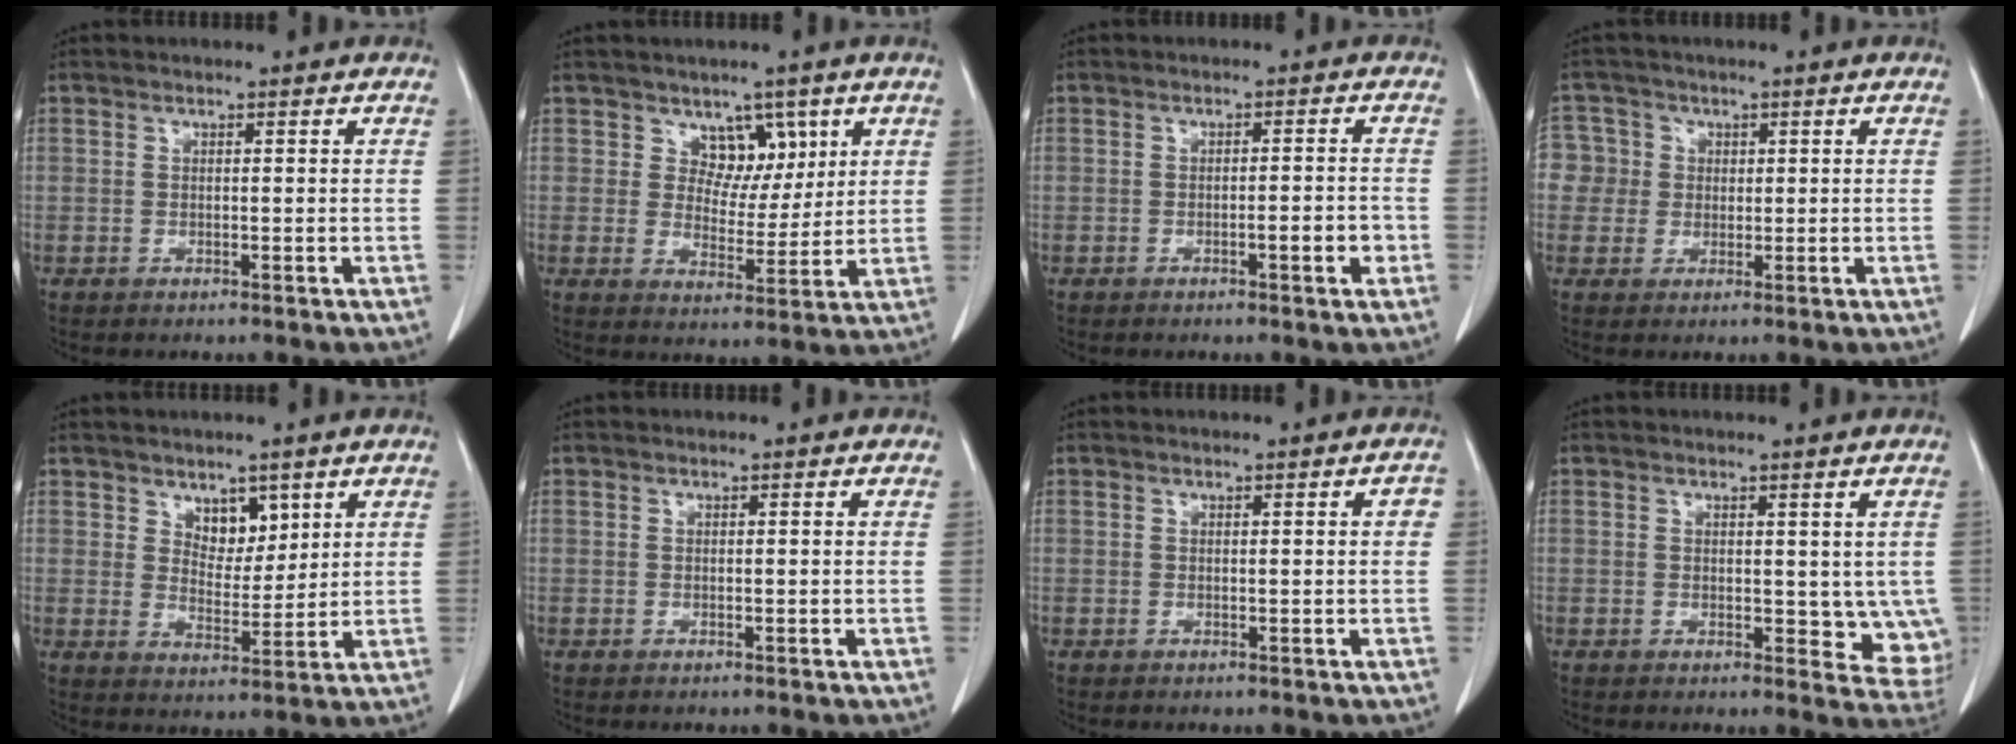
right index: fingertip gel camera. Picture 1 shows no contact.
{"total": 5.2, "force": [2.8, 3.7, 2.2], "torque": [-0.016, 0.002, 0.047]}
{"total": 3.4, "force": [-1.5, 0.5, 3.0], "torque": [-0.040, 0.002, -0.021]}
{"total": 5.3, "force": [0.4, 5.3, 0.2], "torque": [0.004, 0.023, 0.007]}
{"total": 4.8, "force": [2.8, 2.8, 2.8], "torque": [-0.037, -0.004, 0.051]}
{"total": 0.0}
{"total": 1.5, "force": [0.0, 0.3, 1.4], "torque": [-0.009, 0.004, -0.002]}
{"total": 6.5, "force": [0.3, 4.1, 5.0], "torque": [-0.043, -0.012, 0.005]}